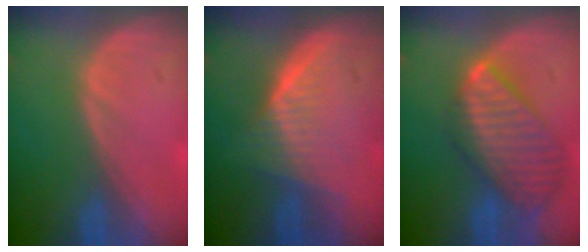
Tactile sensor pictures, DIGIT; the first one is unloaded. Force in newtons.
{"total": 6.2, "press": 6.1, "slide": 1.2}
{"total": 9.8, "press": 8.5, "slide": 4.8}